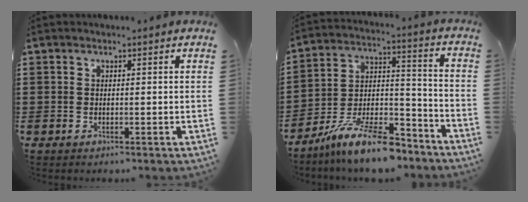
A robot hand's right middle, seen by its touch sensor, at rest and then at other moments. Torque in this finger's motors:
{"motor_torque": [1.58, -0.56, 0.45, 0.10]}